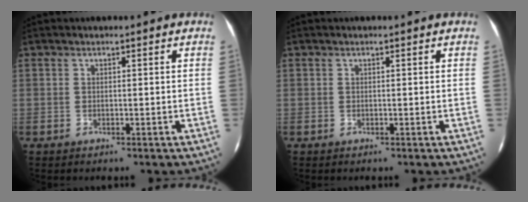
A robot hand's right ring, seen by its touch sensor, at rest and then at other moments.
{"total": 0.0}